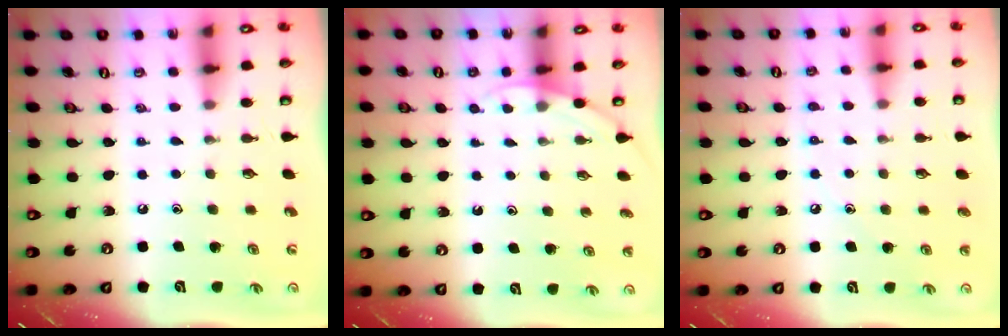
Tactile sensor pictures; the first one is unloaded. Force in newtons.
{"total": 2.5, "press": 2.5, "slide": 0.1}
{"total": 3.9, "press": 3.9, "slide": 0.4}